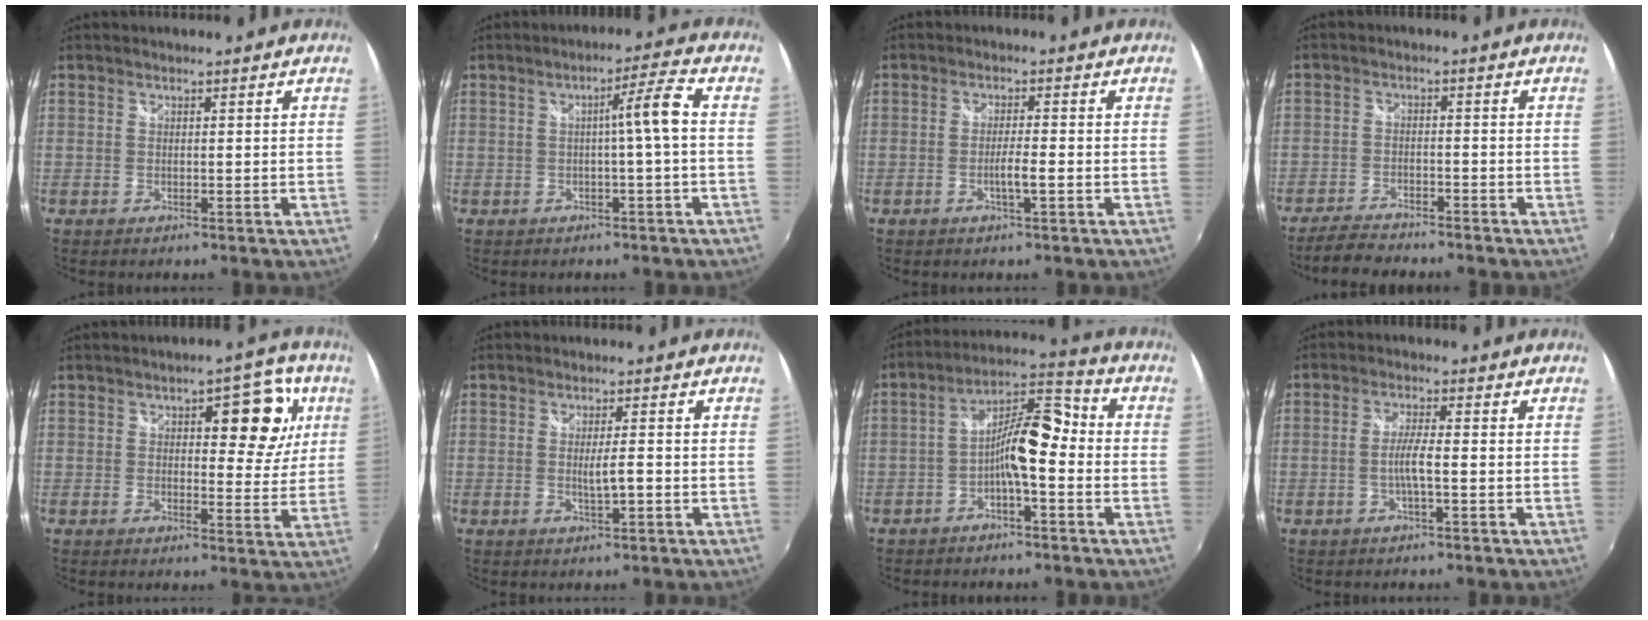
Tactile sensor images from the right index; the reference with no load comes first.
{"total": 5.2, "force": [-0.5, -1.0, 5.0], "torque": [-0.085, 0.008, -0.003]}
{"total": 2.7, "force": [-1.2, -0.2, 2.4], "torque": [-0.045, 0.000, -0.023]}
{"total": 6.4, "force": [-5.8, 1.7, 2.2], "torque": [-0.069, -0.008, -0.100]}
{"total": 9.7, "force": [3.5, 4.8, 7.7], "torque": [-0.093, 0.021, 0.045]}
{"total": 2.8, "force": [-0.7, 0.1, 2.7], "torque": [-0.047, -0.003, -0.013]}
{"total": 8.8, "force": [-2.6, 2.6, 8.1], "torque": [-0.154, 0.026, -0.050]}
{"total": 3.3, "force": [-1.1, -0.1, 3.1], "torque": [-0.061, 0.003, -0.021]}